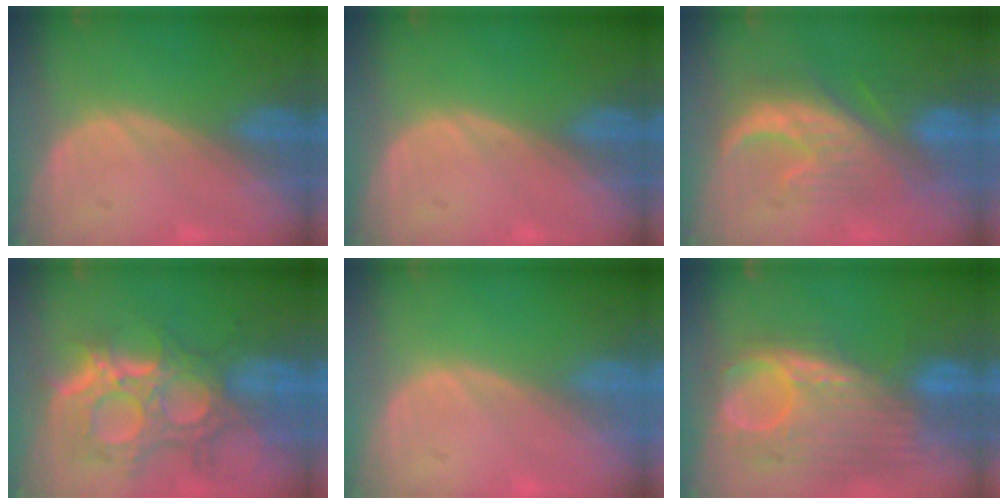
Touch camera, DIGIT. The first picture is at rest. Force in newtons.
{"total": 0.0}
{"total": 8.6, "press": 8.5, "slide": 1.0}
{"total": 11.9, "press": 10.7, "slide": 5.3}
{"total": 0.0}
{"total": 12.0, "press": 10.4, "slide": 6.0}